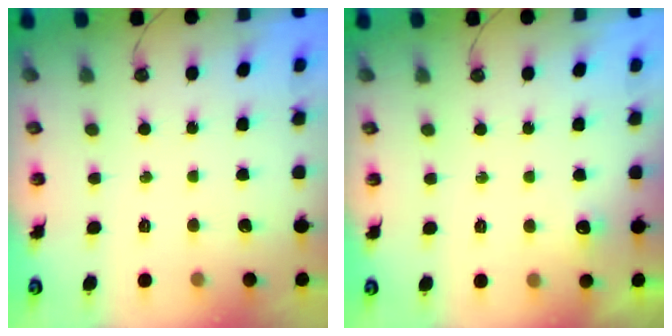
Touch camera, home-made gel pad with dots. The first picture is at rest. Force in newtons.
{"total": 4.7, "press": 4.6, "slide": 1.3}